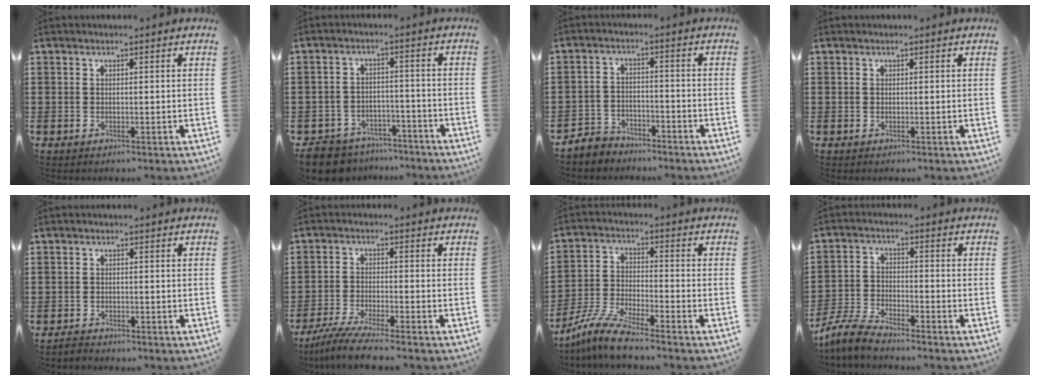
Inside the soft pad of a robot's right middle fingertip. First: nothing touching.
{"total": 6.5, "force": [-6.3, 1.4, 0.7], "torque": [-0.026, 0.012, -0.128]}
{"total": 3.5, "force": [-3.4, 0.8, -0.2], "torque": [-0.006, 0.000, -0.073]}
{"total": 0.0}
{"total": 1.5, "force": [-1.5, 0.2, -0.1], "torque": [-0.004, 0.001, -0.032]}
{"total": 5.5, "force": [-4.9, -0.2, 2.4], "torque": [-0.061, -0.021, -0.095]}
{"total": 7.8, "force": [-7.1, 0.2, 3.3], "torque": [-0.080, -0.005, -0.141]}
{"total": 5.8, "force": [-5.5, 0.4, 1.8], "torque": [-0.054, -0.006, -0.110]}